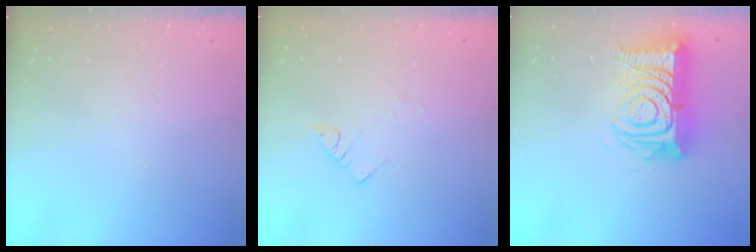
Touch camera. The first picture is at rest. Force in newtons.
{"total": 2.8, "press": 2.8, "slide": 0.3}
{"total": 18.1, "press": 17.9, "slide": 2.0}